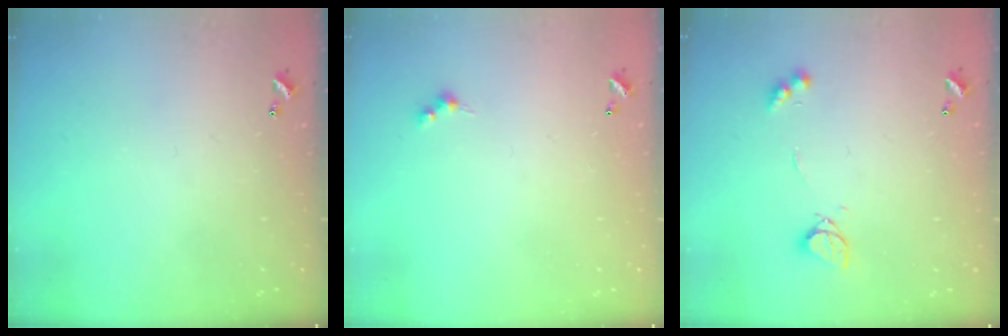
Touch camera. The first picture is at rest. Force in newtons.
{"total": 2.5, "press": 2.5, "slide": 0.5}
{"total": 3.2, "press": 3.1, "slide": 0.6}